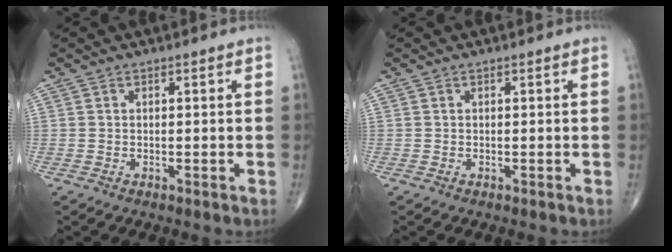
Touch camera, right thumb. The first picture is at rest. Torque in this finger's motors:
{"motor_torque": [0.00, 0.00, 0.00, 0.00, 0.00]}